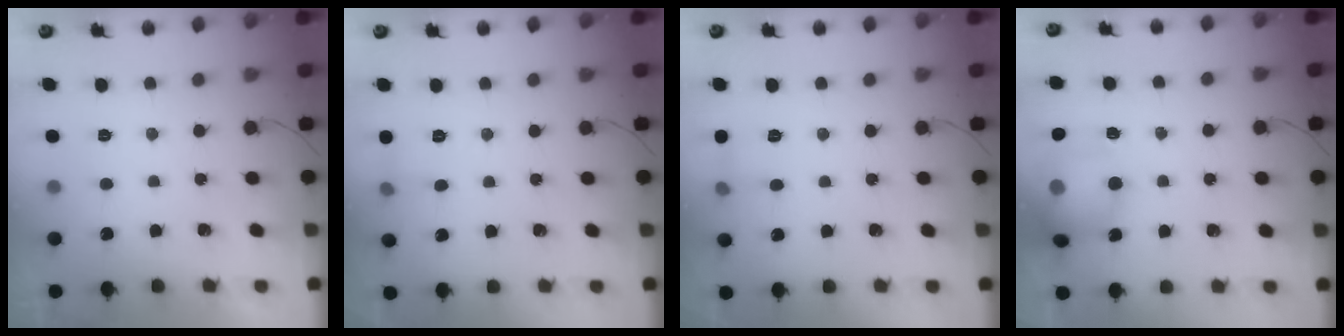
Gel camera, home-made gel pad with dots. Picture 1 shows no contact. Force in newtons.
{"total": 4.8, "press": 4.5, "slide": 1.5}
{"total": 5.4, "press": 5.1, "slide": 1.8}
{"total": 14.9, "press": 14.6, "slide": 3.1}